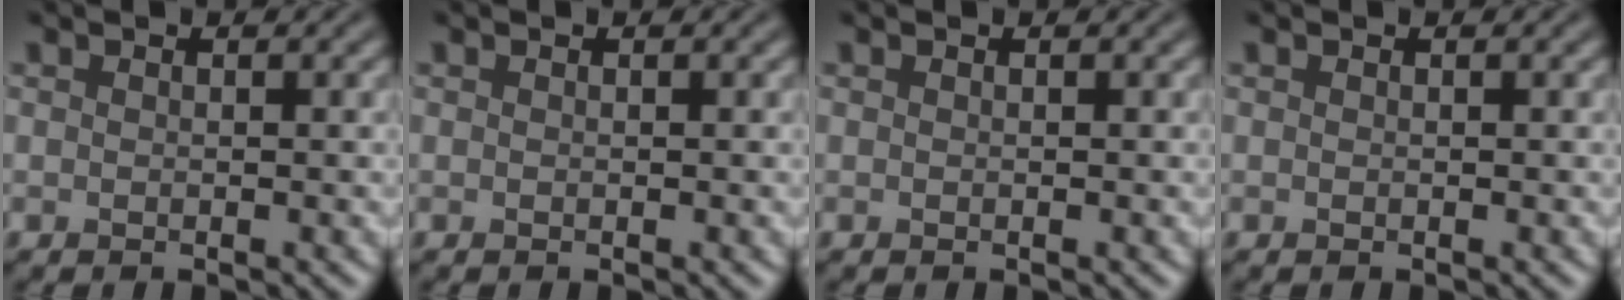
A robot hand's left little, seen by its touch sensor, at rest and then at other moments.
{"total": 0.0}
{"total": 0.0}
{"total": 0.0}